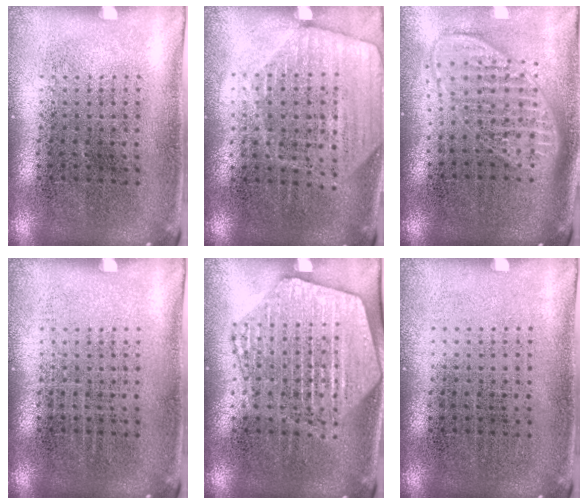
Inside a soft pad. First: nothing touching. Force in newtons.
{"total": 1.7, "press": 1.5, "slide": 0.7}
{"total": 1.9, "press": 1.5, "slide": 1.1}
{"total": 0.0}
{"total": 2.2, "press": 2.2, "slide": 0.3}
{"total": 0.0}